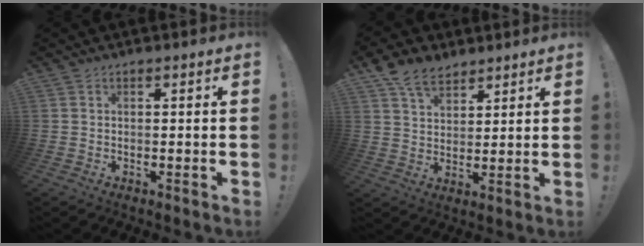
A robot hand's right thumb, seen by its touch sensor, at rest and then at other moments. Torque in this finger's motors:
{"motor_torque": [1.14, 1.49, 1.07, 0.83, 0.32]}